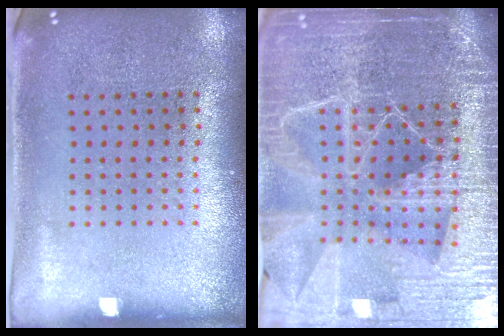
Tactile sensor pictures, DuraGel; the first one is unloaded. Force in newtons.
{"total": 6.0, "press": 5.2, "slide": 2.8}